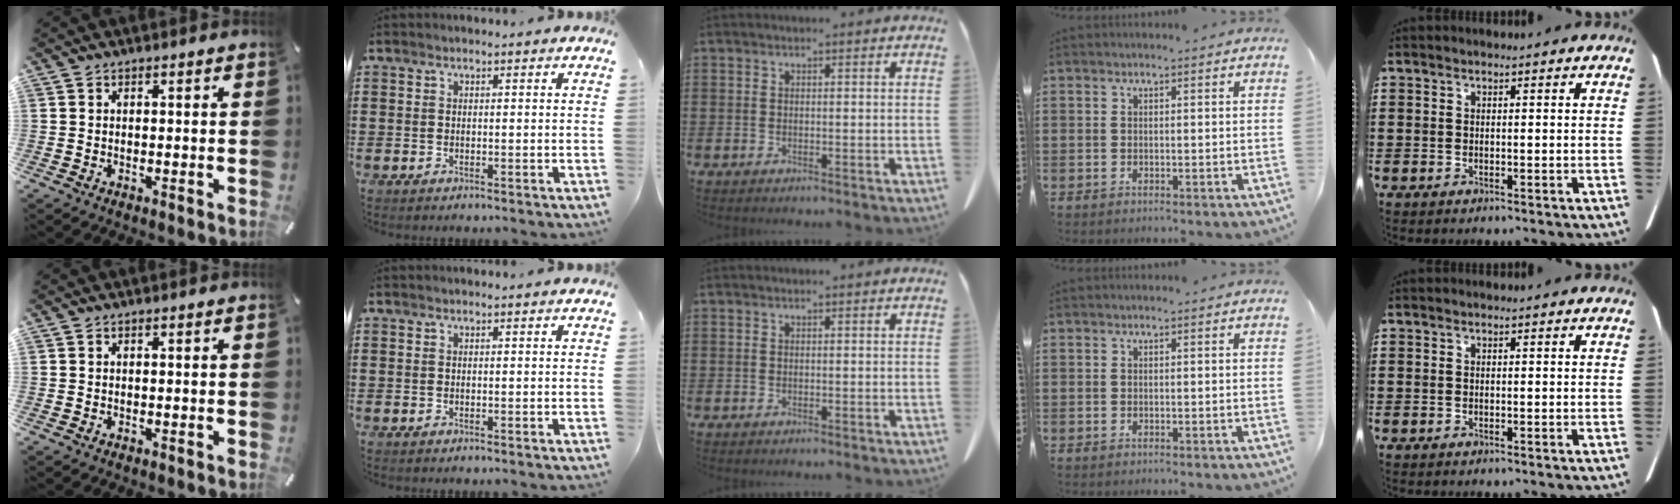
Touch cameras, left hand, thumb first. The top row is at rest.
{}